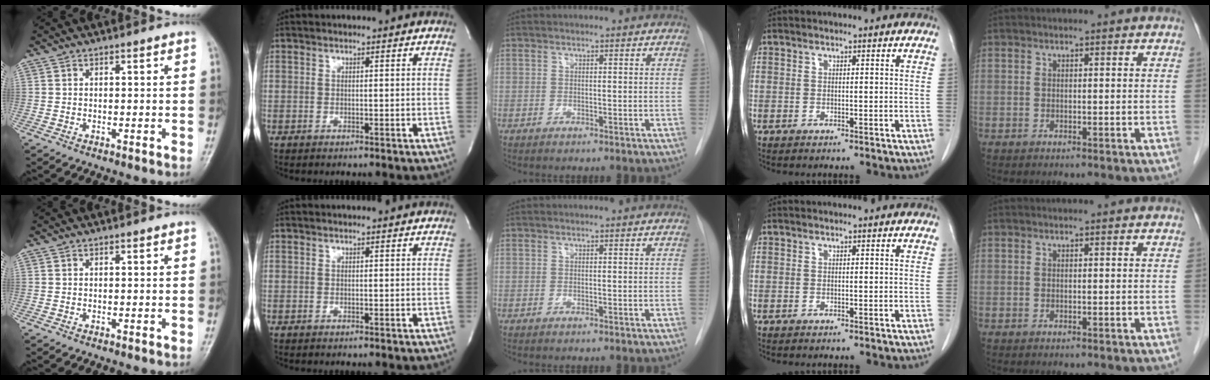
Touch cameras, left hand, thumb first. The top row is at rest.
{}